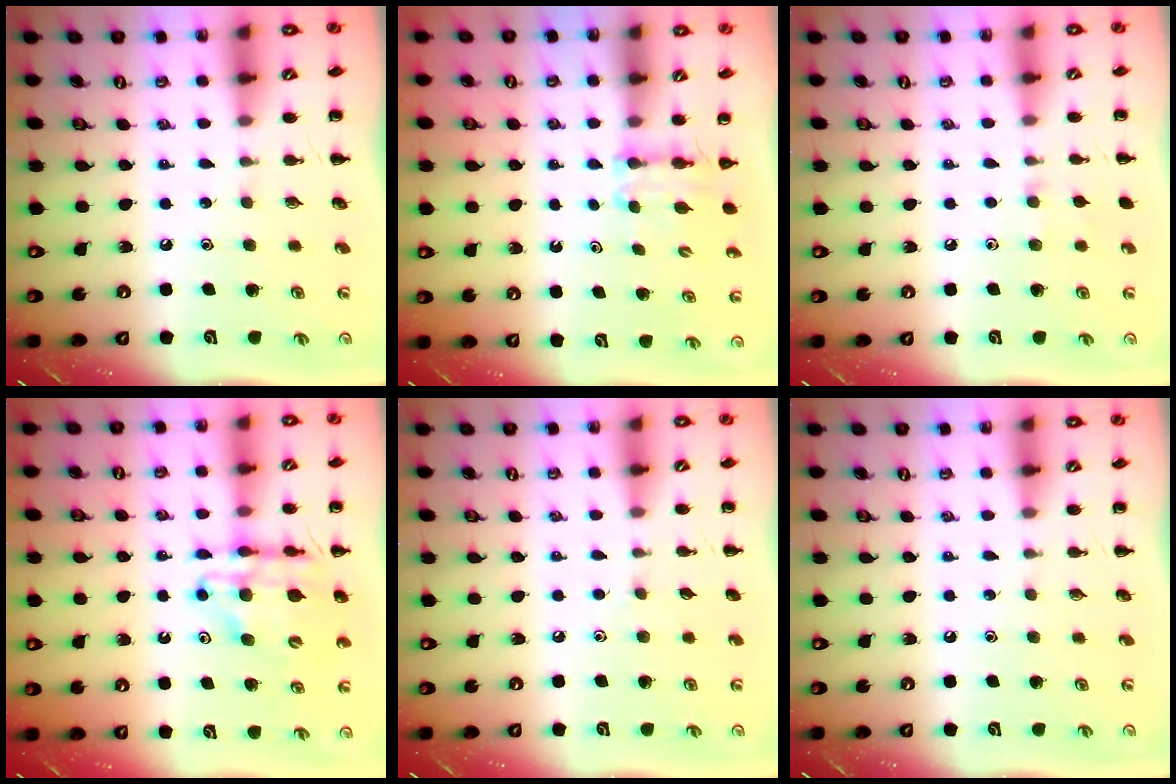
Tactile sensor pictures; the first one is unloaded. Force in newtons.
{"total": 3.6, "press": 3.5, "slide": 1.1}
{"total": 4.6, "press": 4.2, "slide": 1.7}
{"total": 13.3, "press": 12.8, "slide": 3.6}
{"total": 2.9, "press": 2.7, "slide": 1.1}
{"total": 0.0}